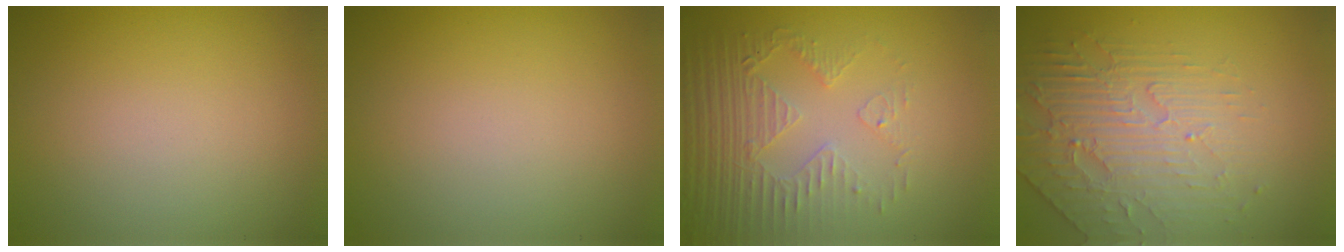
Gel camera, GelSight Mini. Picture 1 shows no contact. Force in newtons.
{"total": 0.0}
{"total": 4.2, "press": 3.2, "slide": 2.6}
{"total": 3.9, "press": 3.6, "slide": 1.6}